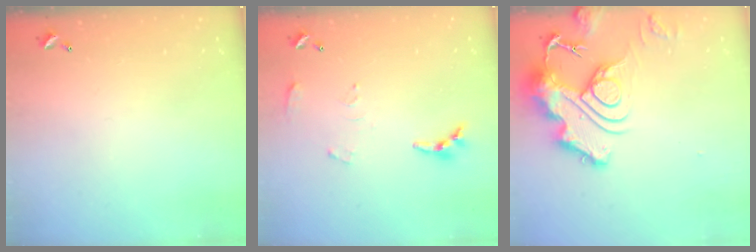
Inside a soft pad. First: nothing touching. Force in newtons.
{"total": 6.2, "press": 6.2, "slide": 0.5}
{"total": 16.4, "press": 16.3, "slide": 1.5}